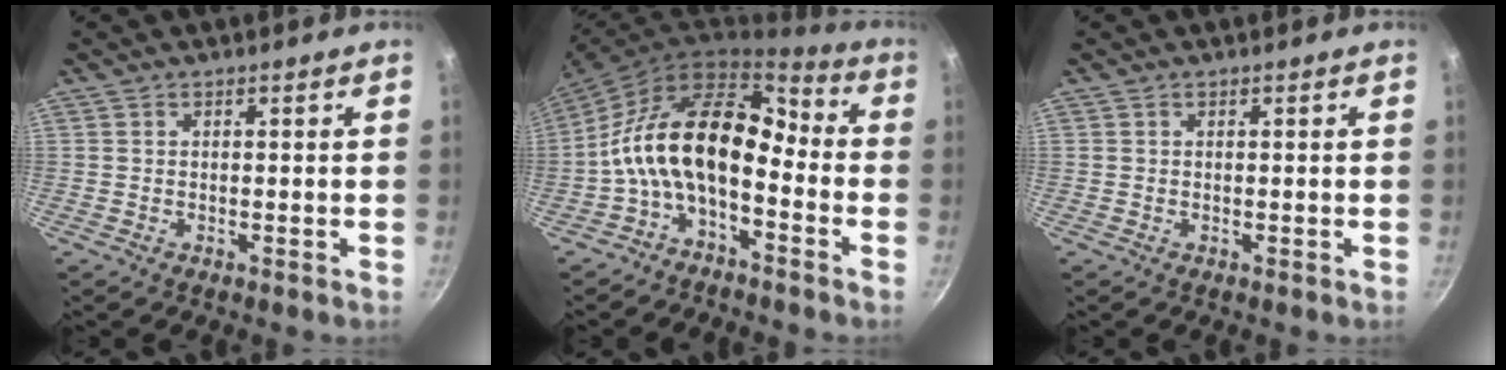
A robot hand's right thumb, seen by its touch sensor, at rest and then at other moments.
{"total": 15.4, "force": [-4.1, 8.7, 12.0], "torque": [-0.193, 0.069, -0.096]}
{"total": 0.0}